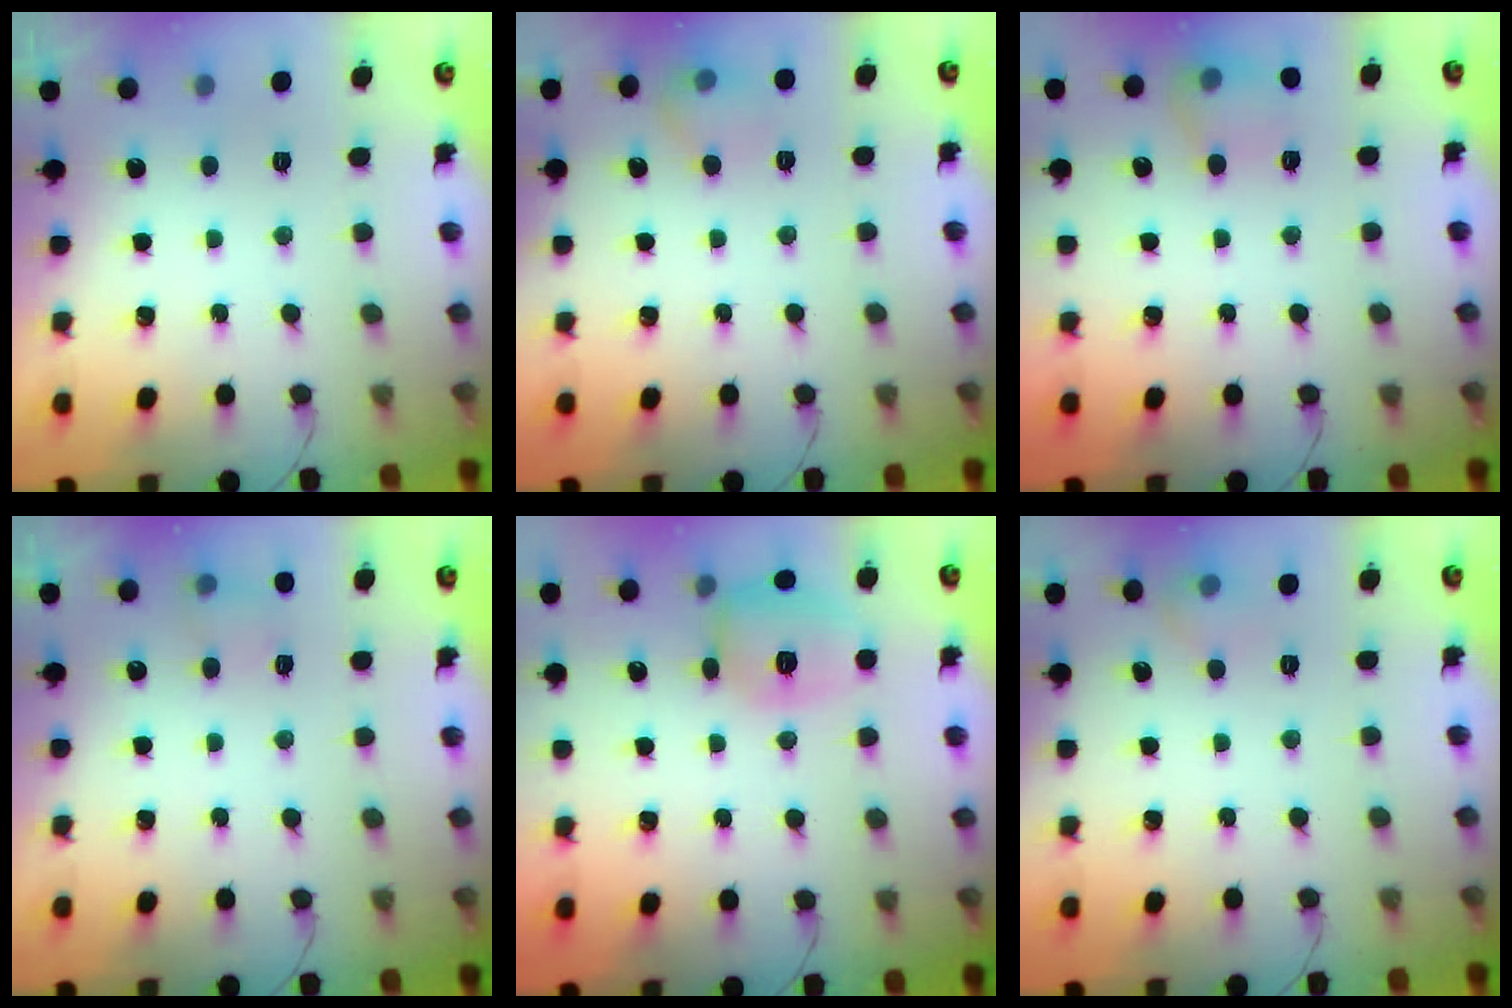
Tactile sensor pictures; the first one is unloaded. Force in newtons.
{"total": 6.3, "press": 6.2, "slide": 1.4}
{"total": 10.2, "press": 10.2, "slide": 0.5}
{"total": 4.9, "press": 4.7, "slide": 1.3}
{"total": 10.4, "press": 10.2, "slide": 1.7}
{"total": 5.5, "press": 5.1, "slide": 1.9}